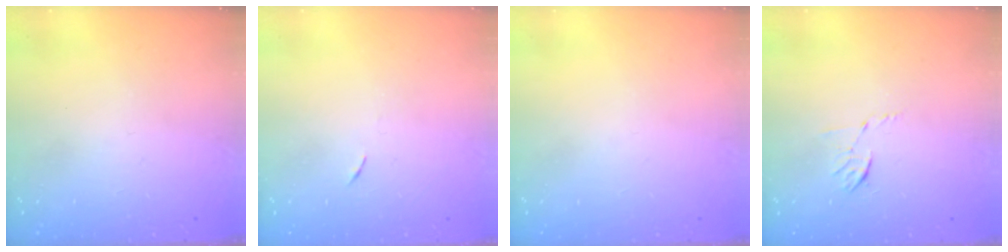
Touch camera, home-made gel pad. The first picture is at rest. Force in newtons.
{"total": 3.7, "press": 3.6, "slide": 0.7}
{"total": 0.0}
{"total": 5.7, "press": 5.5, "slide": 1.5}